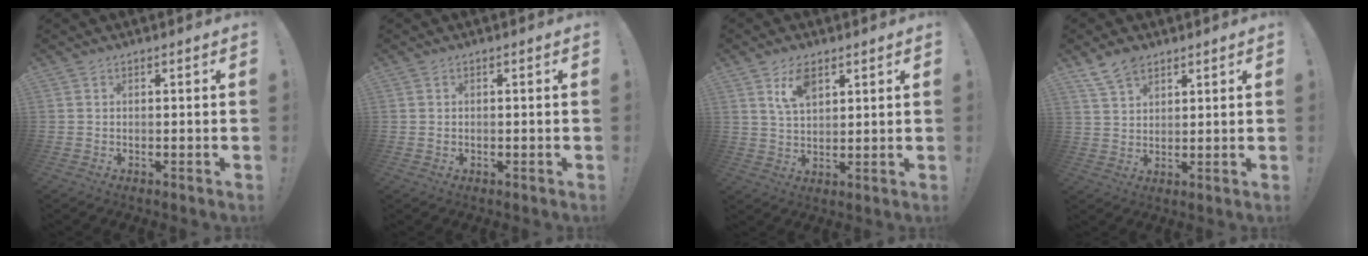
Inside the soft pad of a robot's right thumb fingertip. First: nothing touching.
{"total": 0.5, "force": [0.0, 0.5, -0.1], "torque": [-0.004, 0.004, 0.001]}
{"total": 7.6, "force": [4.3, 3.9, 5.0], "torque": [-0.085, -0.011, 0.078]}
{"total": 7.2, "force": [5.3, 3.9, 2.8], "torque": [-0.046, -0.024, 0.101]}